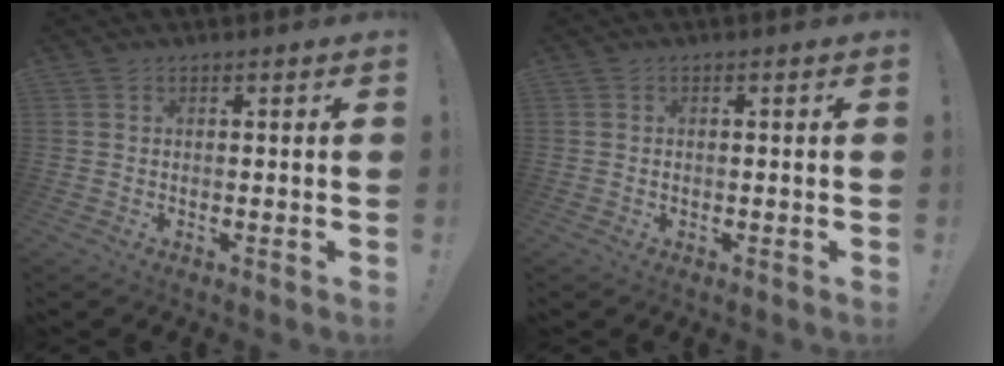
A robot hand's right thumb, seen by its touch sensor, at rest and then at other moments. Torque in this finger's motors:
{"motor_torque": [0.13, 0.00, 0.16, -0.03, -0.01]}